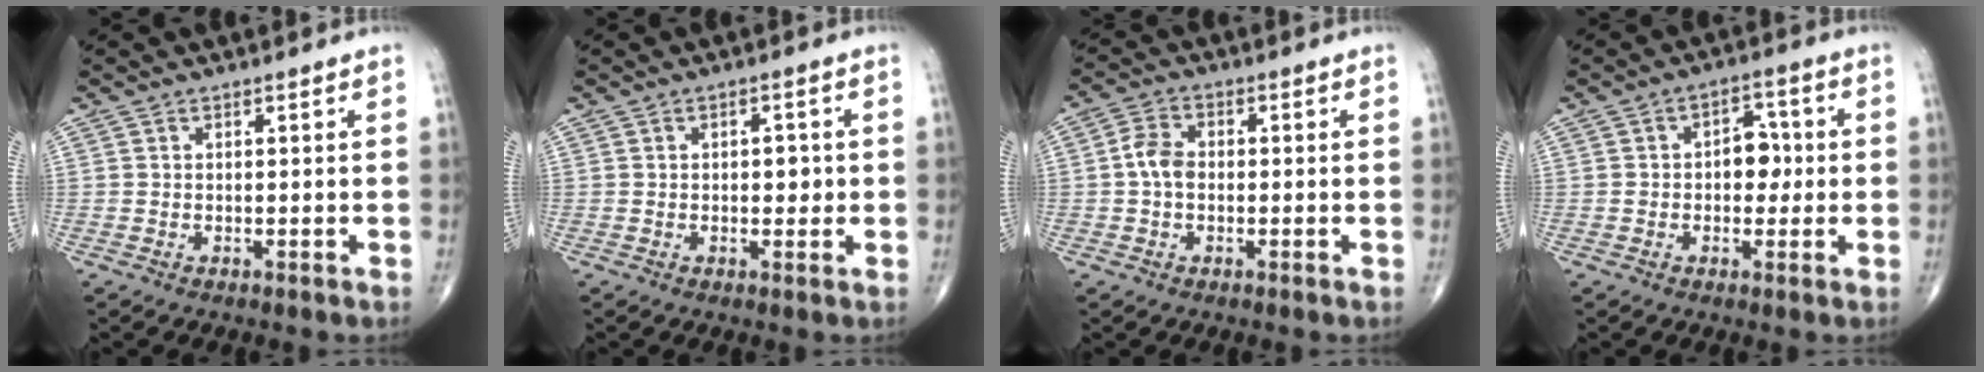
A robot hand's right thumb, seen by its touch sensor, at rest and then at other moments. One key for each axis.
{"total": 2.9, "fx": 0.1, "fy": 1.7, "fz": 2.3, "tx": -0.020, "ty": 0.002, "tz": -0.001}
{"total": 4.7, "fx": -0.3, "fy": 3.2, "fz": 3.4, "tx": -0.064, "ty": 0.014, "tz": -0.014}
{"total": 6.1, "fx": 0.1, "fy": 4.2, "fz": 4.4, "tx": -0.031, "ty": 0.014, "tz": -0.005}